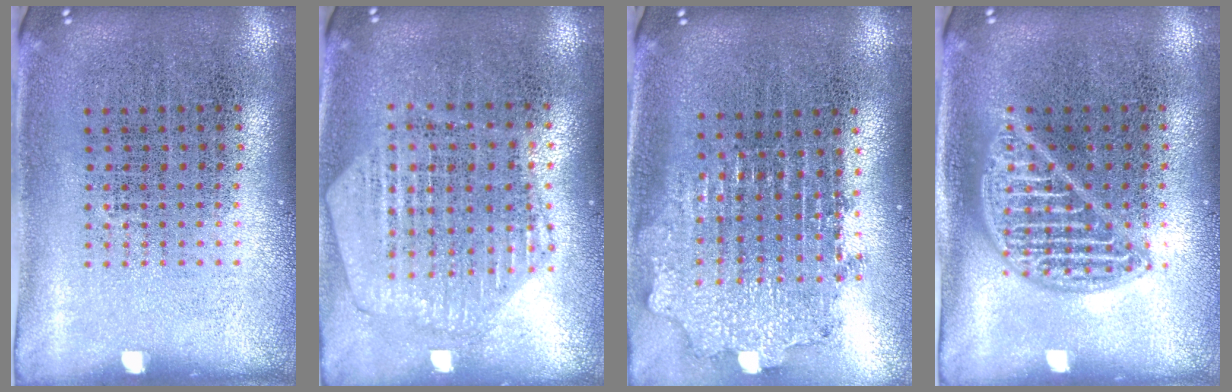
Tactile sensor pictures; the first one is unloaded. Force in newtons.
{"total": 1.1, "press": 1.1, "slide": 0.2}
{"total": 1.9, "press": 1.5, "slide": 1.2}
{"total": 2.1, "press": 2.1, "slide": 0.2}